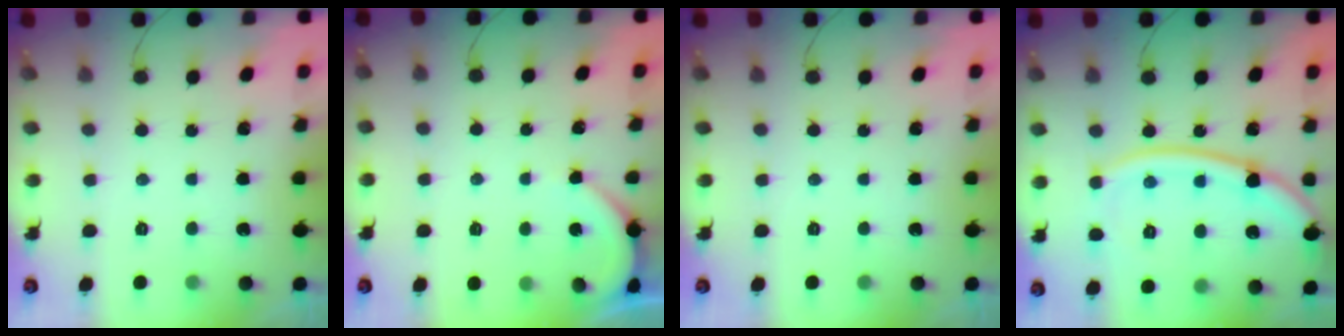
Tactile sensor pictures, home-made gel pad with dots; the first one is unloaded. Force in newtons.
{"total": 2.8, "press": 2.8, "slide": 0.4}
{"total": 0.0}
{"total": 14.8, "press": 14.7, "slide": 1.9}